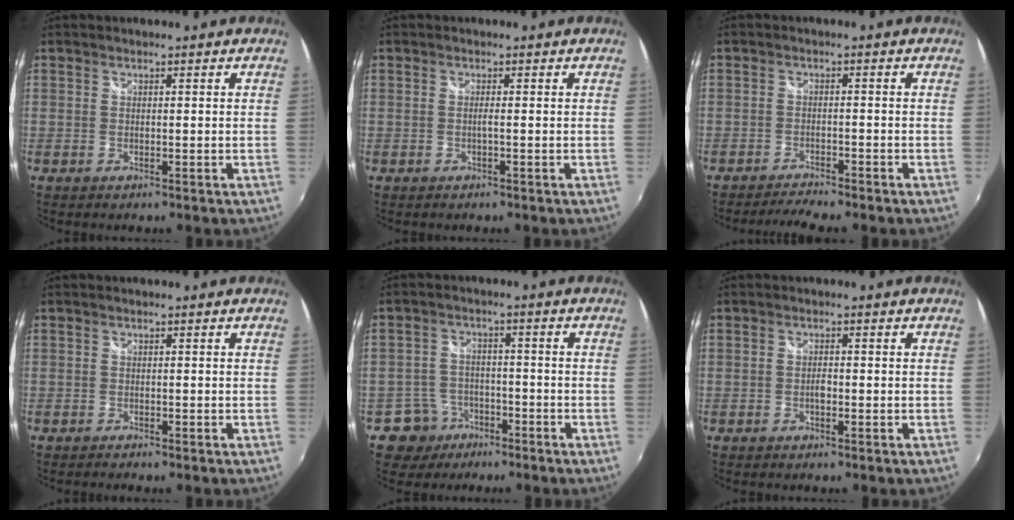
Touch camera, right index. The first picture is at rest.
{"total": 1.0, "force": [-0.4, -0.3, 0.8], "torque": [-0.013, 0.000, -0.009]}
{"total": 4.2, "force": [-4.0, 0.0, 1.2], "torque": [-0.037, -0.004, -0.071]}
{"total": 1.3, "force": [-1.2, 0.3, 0.4], "torque": [-0.014, -0.009, -0.022]}
{"total": 6.1, "force": [-3.7, 4.8, -0.2], "torque": [-0.011, 0.023, -0.062]}
{"total": 1.2, "force": [-0.5, 0.5, 1.0], "torque": [-0.020, 0.002, -0.010]}